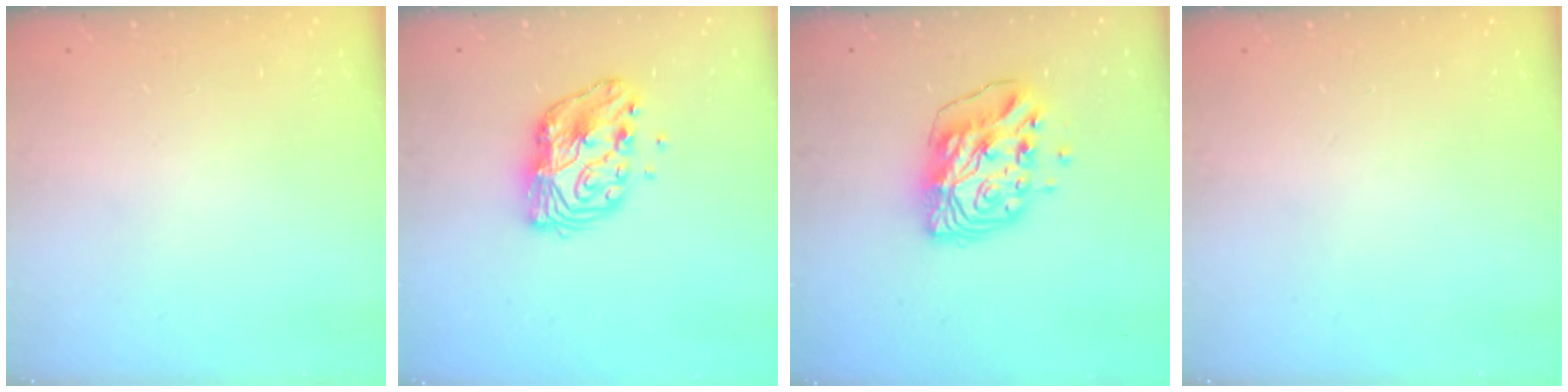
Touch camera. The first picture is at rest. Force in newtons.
{"total": 11.9, "press": 11.9, "slide": 0.8}
{"total": 12.2, "press": 12.1, "slide": 1.2}
{"total": 0.0}